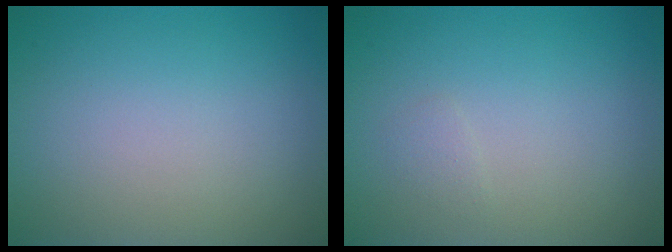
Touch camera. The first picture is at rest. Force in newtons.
{"total": 0.6, "press": 0.6, "slide": 0.0}